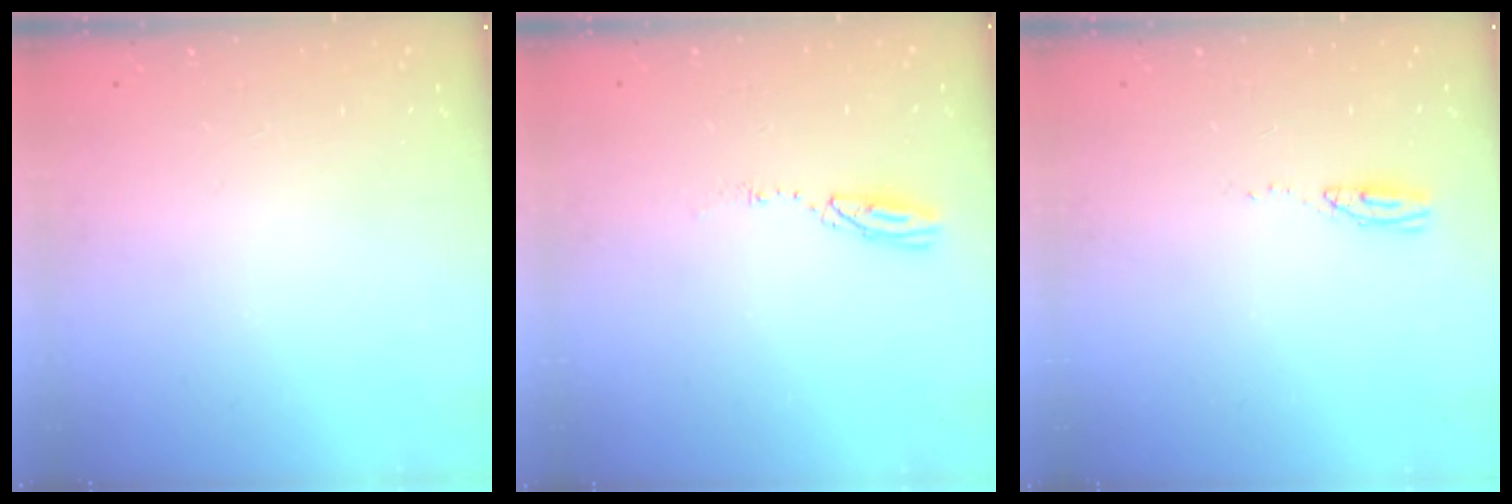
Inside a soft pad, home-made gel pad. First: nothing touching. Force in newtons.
{"total": 3.8, "press": 3.7, "slide": 0.2}
{"total": 3.7, "press": 3.4, "slide": 1.5}